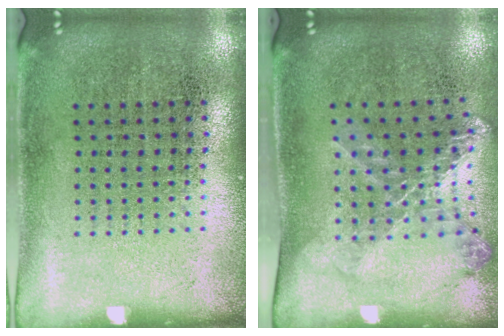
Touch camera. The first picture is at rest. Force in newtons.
{"total": 1.5, "press": 1.3, "slide": 0.8}